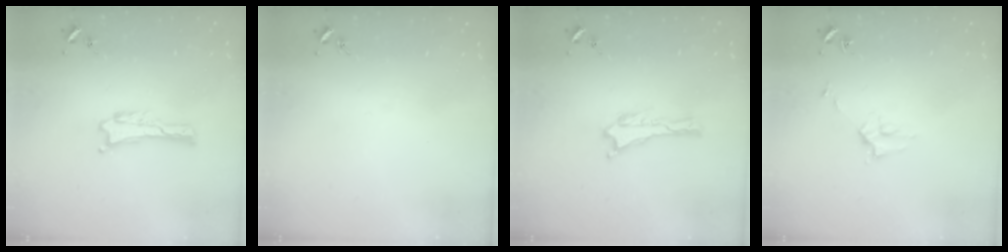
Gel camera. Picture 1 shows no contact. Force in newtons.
{"total": 0.0}
{"total": 0.0}
{"total": 2.7, "press": 2.7, "slide": 0.3}